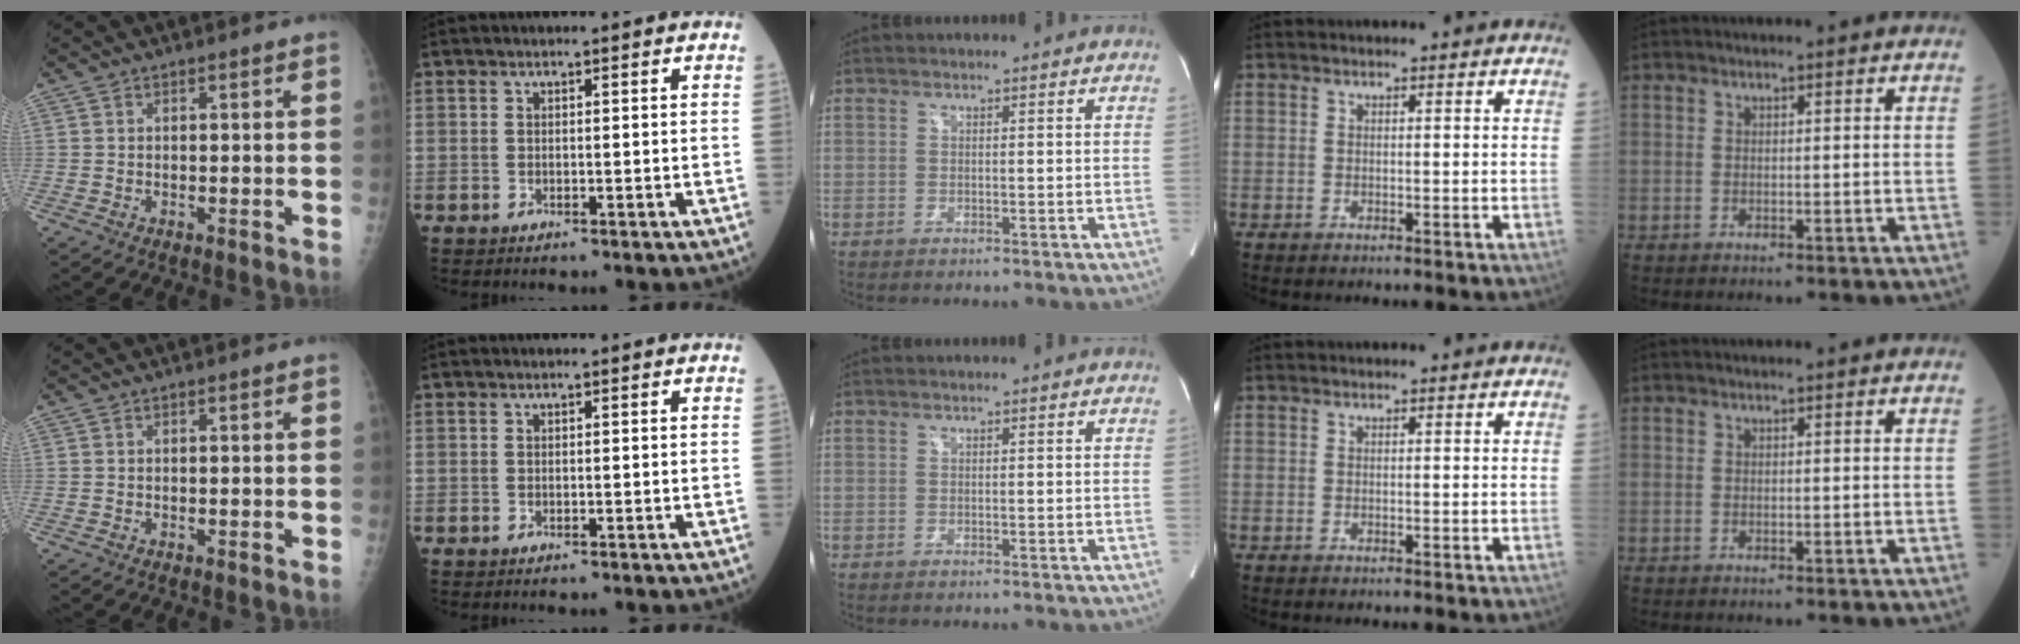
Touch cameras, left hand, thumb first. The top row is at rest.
{}